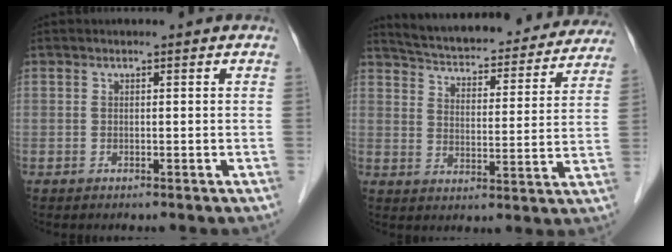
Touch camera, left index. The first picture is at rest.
{"total": 25.6, "force": [23.6, 6.3, 8.0], "torque": [-0.127, -0.018, 0.297]}